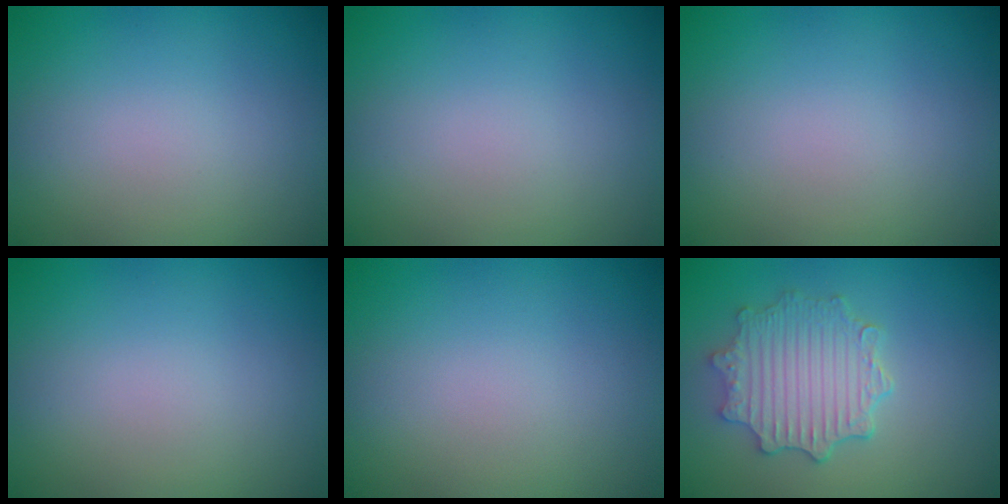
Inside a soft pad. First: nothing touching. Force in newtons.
{"total": 0.0}
{"total": 0.0}
{"total": 0.0}
{"total": 0.0}
{"total": 4.8, "press": 4.0, "slide": 2.7}